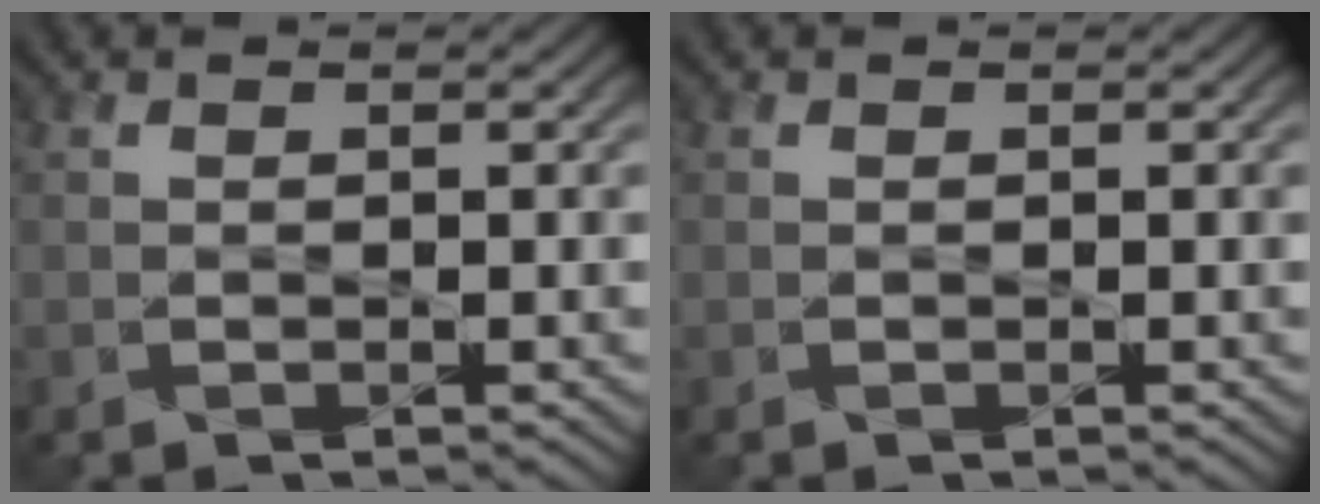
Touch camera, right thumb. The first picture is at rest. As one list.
[{"total": 0.0}]